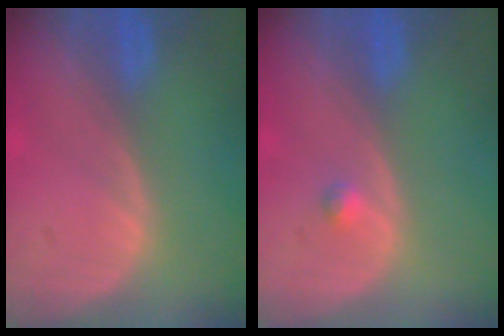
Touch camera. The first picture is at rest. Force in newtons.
{"total": 0.8, "press": 0.8, "slide": 0.1}